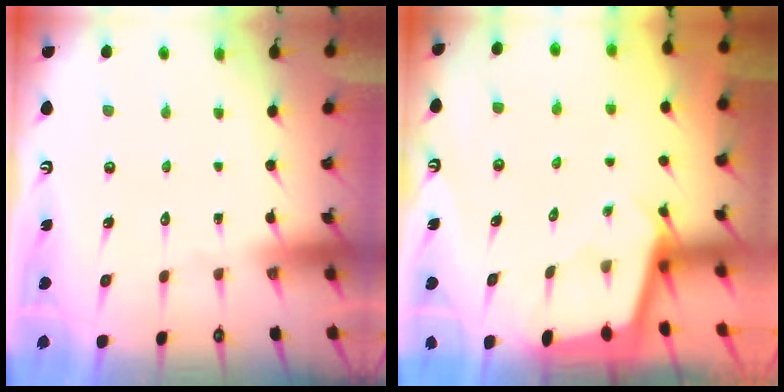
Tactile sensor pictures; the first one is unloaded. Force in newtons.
{"total": 2.0, "press": 2.0, "slide": 0.2}